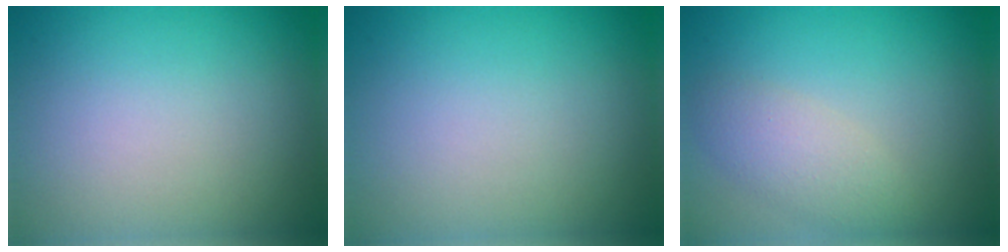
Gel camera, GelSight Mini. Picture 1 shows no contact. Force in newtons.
{"total": 0.0}
{"total": 2.8, "press": 2.8, "slide": 0.2}